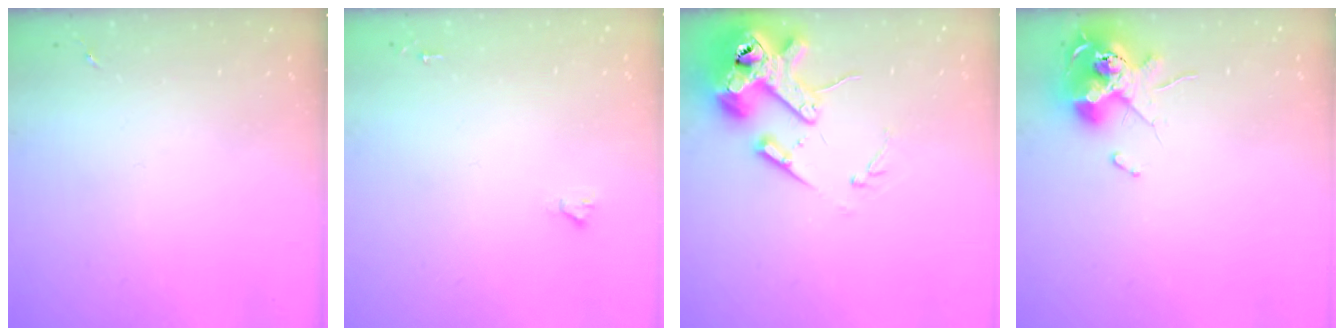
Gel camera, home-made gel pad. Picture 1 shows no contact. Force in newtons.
{"total": 1.6, "press": 1.6, "slide": 0.1}
{"total": 16.0, "press": 15.8, "slide": 2.5}
{"total": 12.4, "press": 12.3, "slide": 1.1}